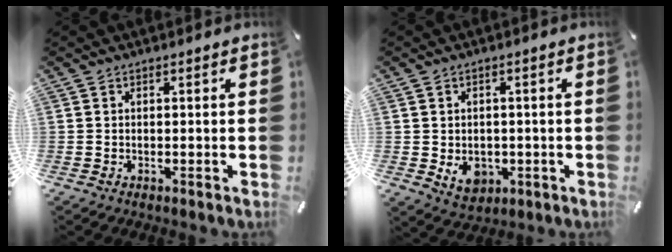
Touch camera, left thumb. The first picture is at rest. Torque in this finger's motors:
{"motor_torque": [0.79, 1.11, 0.77, 0.06, 0.03]}